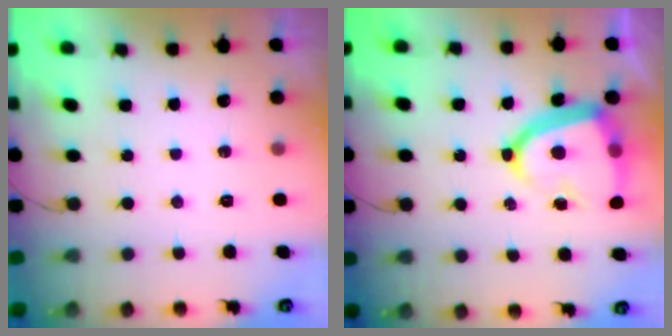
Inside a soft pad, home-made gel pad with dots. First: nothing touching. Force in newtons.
{"total": 16.3, "press": 16.2, "slide": 1.7}